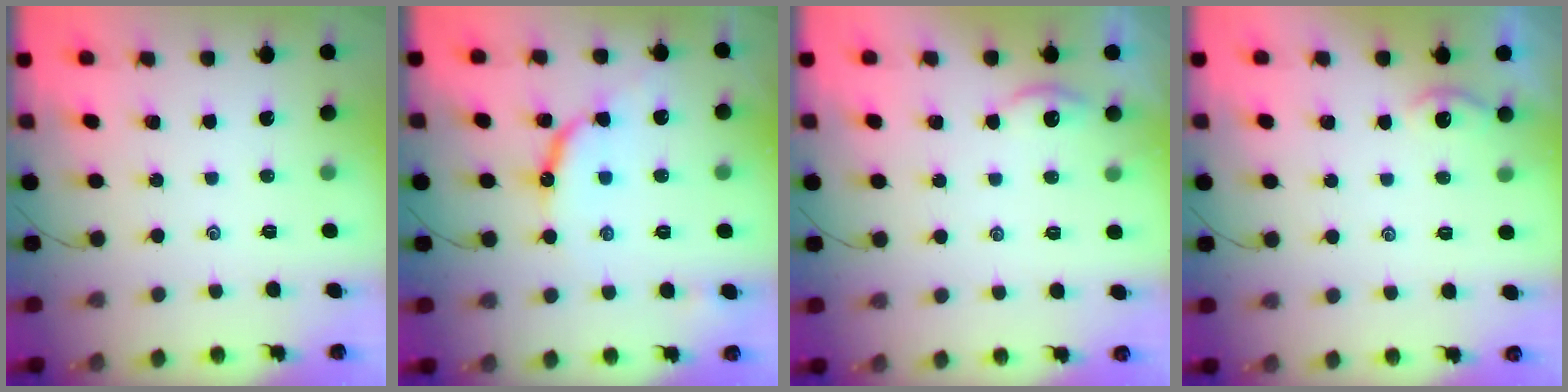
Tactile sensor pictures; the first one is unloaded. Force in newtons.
{"total": 9.8, "press": 9.7, "slide": 0.8}
{"total": 1.9, "press": 1.9, "slide": 0.2}
{"total": 2.5, "press": 2.5, "slide": 0.2}